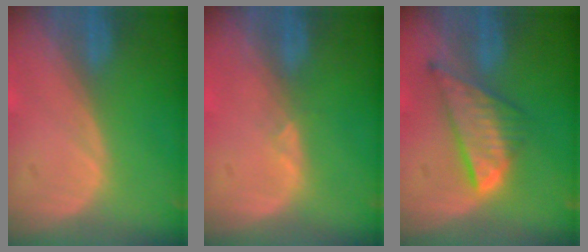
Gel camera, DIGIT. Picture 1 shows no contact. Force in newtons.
{"total": 0.9, "press": 0.9, "slide": 0.3}
{"total": 8.6, "press": 7.3, "slide": 4.4}